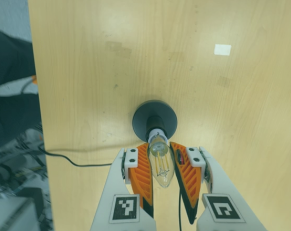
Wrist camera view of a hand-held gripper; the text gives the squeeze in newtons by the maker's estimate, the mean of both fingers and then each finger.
{"total": 20.4, "left": 19.9, "right": 20.9}